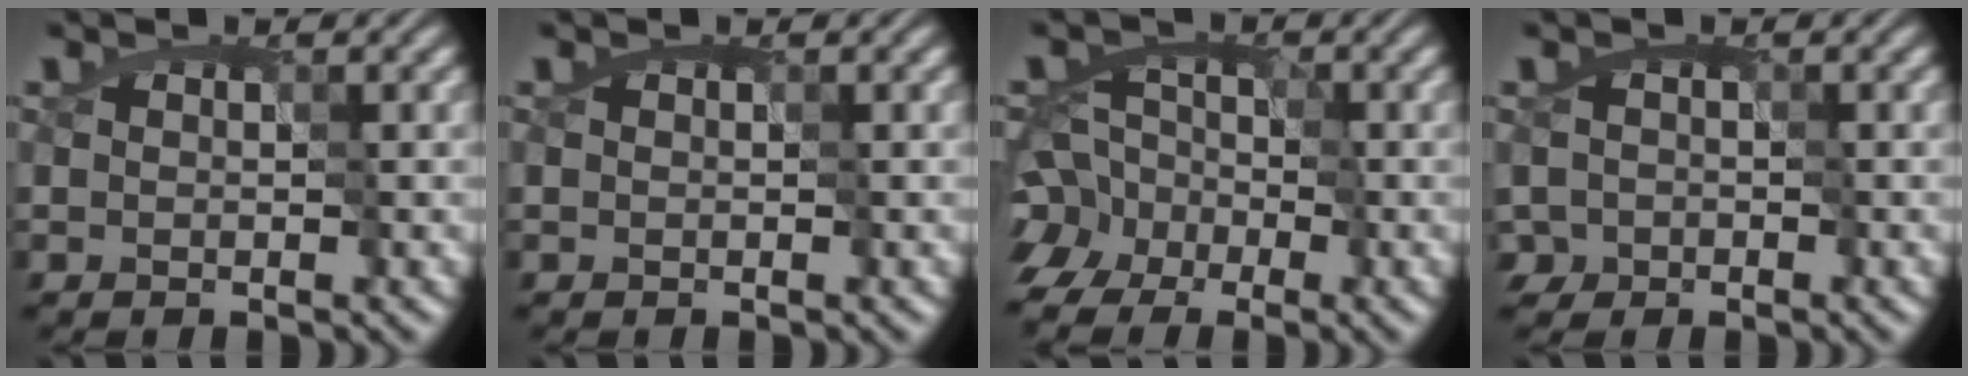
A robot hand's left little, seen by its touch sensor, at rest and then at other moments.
{"total": 0.0}
{"total": 7.6, "force": [-4.3, 5.8, 2.3], "torque": [-0.035, 0.009, -0.106]}
{"total": 2.4, "force": [-0.8, 2.0, 1.0], "torque": [-0.009, 0.008, -0.013]}